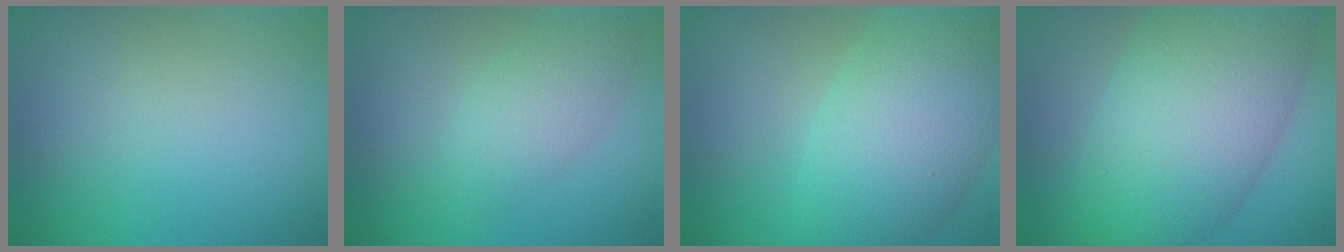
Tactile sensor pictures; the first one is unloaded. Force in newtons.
{"total": 3.0, "press": 3.0, "slide": 0.0}
{"total": 8.4, "press": 8.3, "slide": 0.1}
{"total": 10.8, "press": 10.8, "slide": 0.4}